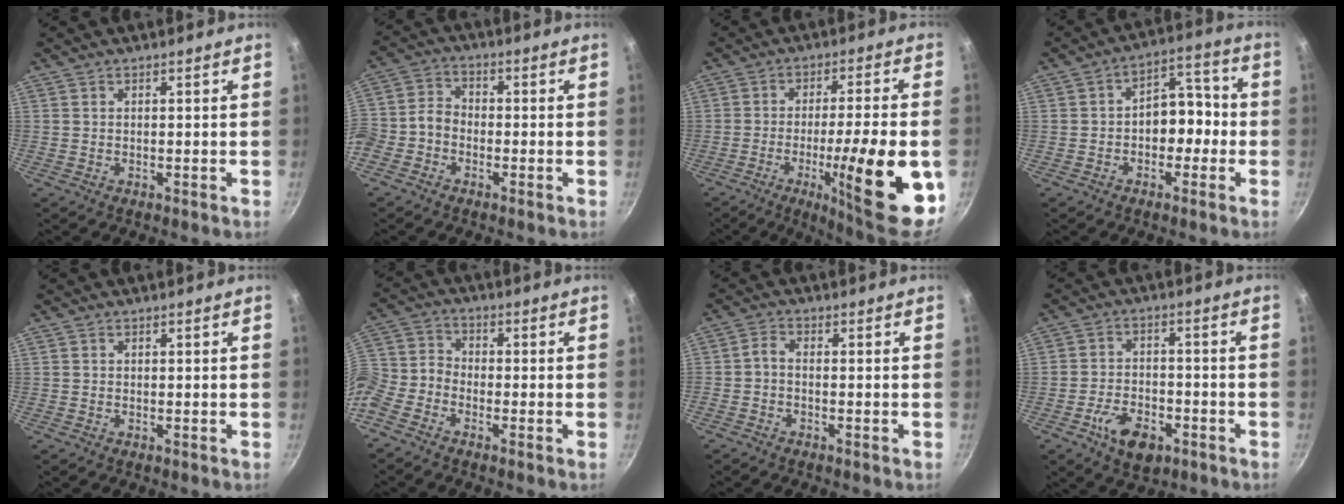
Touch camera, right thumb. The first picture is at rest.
{"total": 6.7, "force": [-2.8, 5.1, 3.3], "torque": [-0.060, 0.039, -0.072]}
{"total": 21.4, "force": [-5.9, 4.1, 20.2], "torque": [-0.272, 0.013, -0.081]}
{"total": 8.6, "force": [-1.6, 6.0, 5.9], "torque": [-0.026, 0.047, -0.033]}
{"total": 0.0}
{"total": 7.8, "force": [-4.5, 5.0, 4.0], "torque": [-0.091, 0.046, -0.115]}
{"total": 2.2, "force": [-1.2, 0.8, 1.7], "torque": [-0.052, 0.014, -0.031]}
{"total": 9.1, "force": [-4.6, 5.2, 5.9], "torque": [-0.088, 0.024, -0.076]}